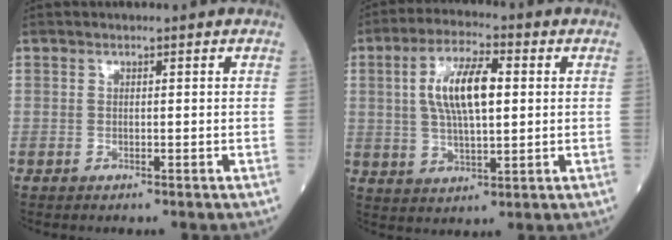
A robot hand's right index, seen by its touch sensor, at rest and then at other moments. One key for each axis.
{"total": 10.1, "fx": 1.9, "fy": 3.0, "fz": 9.4, "tx": -0.187, "ty": 0.012, "tz": 0.035}